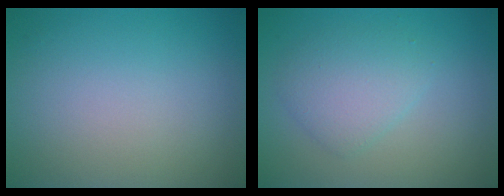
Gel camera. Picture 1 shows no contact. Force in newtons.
{"total": 3.1, "press": 3.1, "slide": 0.3}